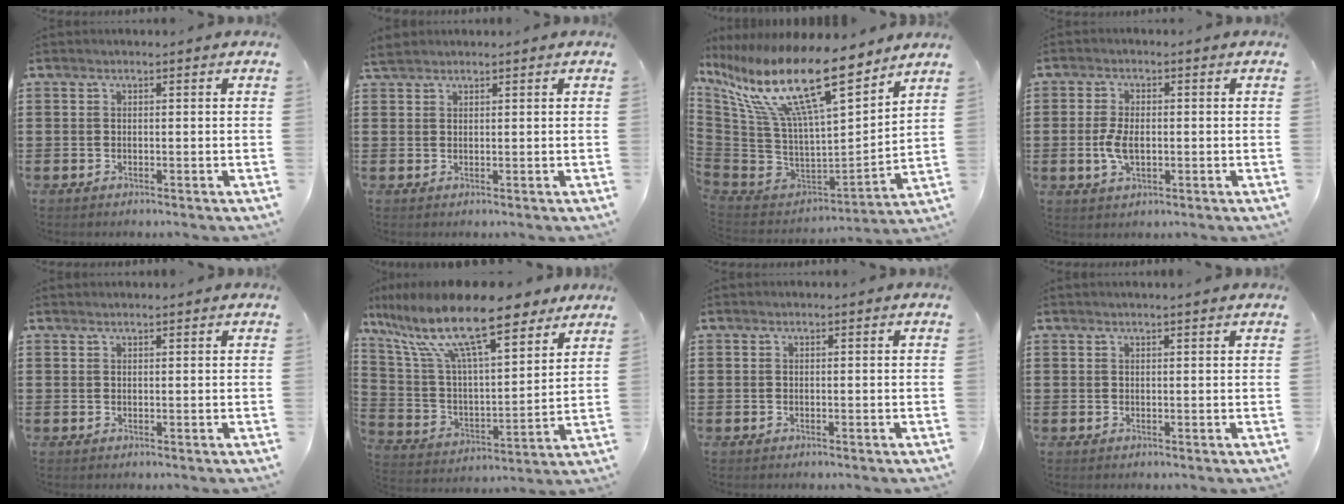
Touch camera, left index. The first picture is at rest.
{"total": 1.7, "force": [1.5, 0.4, 0.6], "torque": [-0.015, 0.004, 0.029]}
{"total": 19.5, "force": [11.8, 5.2, 14.7], "torque": [-0.320, -0.070, 0.196]}
{"total": 4.5, "force": [-0.5, 2.3, 3.9], "torque": [-0.094, -0.005, -0.013]}
{"total": 0.7, "force": [0.6, 0.1, 0.2], "torque": [-0.005, 0.000, 0.013]}
{"total": 15.4, "force": [11.3, 3.3, 9.9], "torque": [-0.234, -0.055, 0.195]}
{"total": 0.0}
{"total": 1.0, "force": [0.9, -0.1, 0.5], "torque": [-0.010, -0.001, 0.017]}